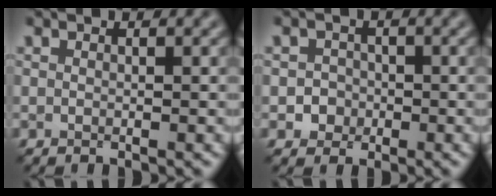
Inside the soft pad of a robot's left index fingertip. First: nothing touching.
{"total": 1.9, "force": [-0.5, 1.8, 0.4], "torque": [0.017, 0.000, -0.014]}